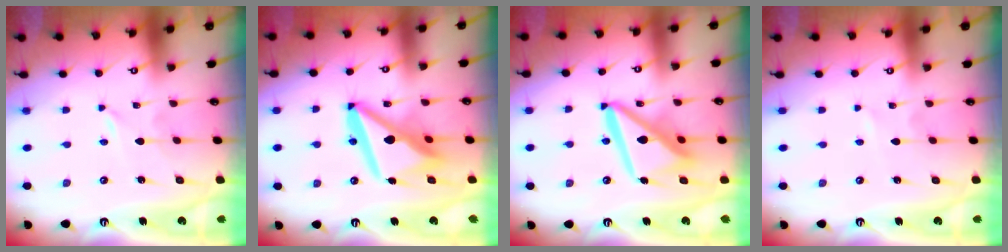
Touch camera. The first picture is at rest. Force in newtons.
{"total": 16.0, "press": 15.9, "slide": 1.8}
{"total": 16.1, "press": 15.9, "slide": 2.0}
{"total": 0.6, "press": 0.6, "slide": 0.1}